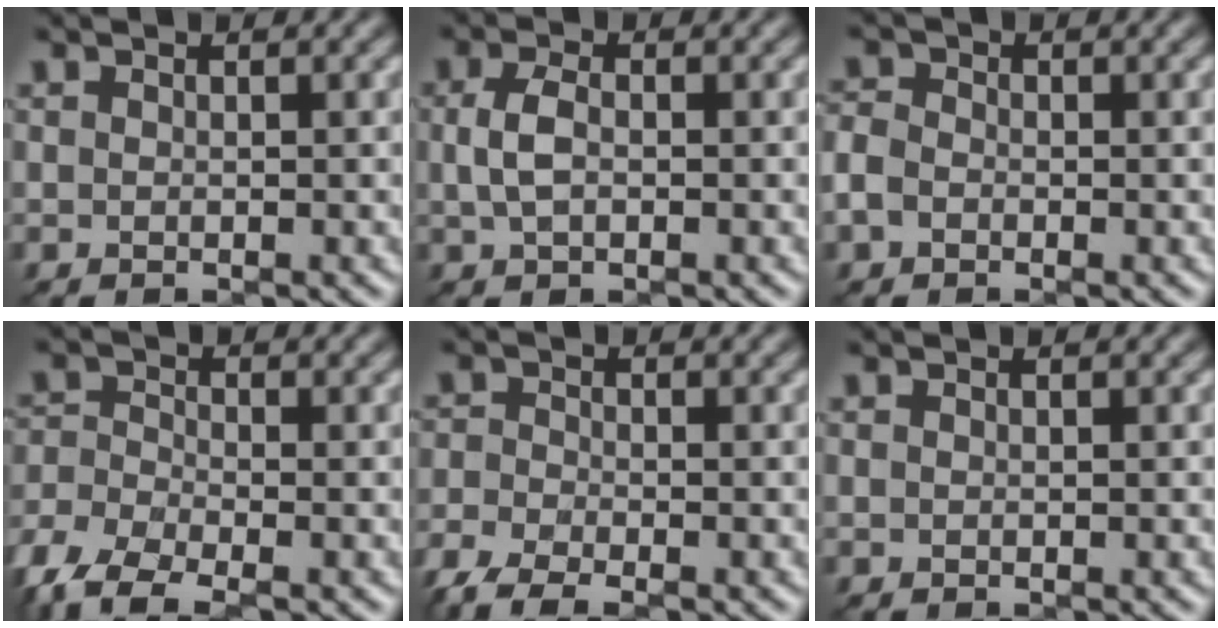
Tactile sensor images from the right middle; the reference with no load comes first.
{"total": 2.3, "force": [0.2, 1.4, 1.9], "torque": [-0.047, 0.006, 0.002]}
{"total": 2.0, "force": [-0.7, 1.5, 1.0], "torque": [-0.020, 0.003, -0.024]}
{"total": 6.3, "force": [-4.4, 2.5, 3.7], "torque": [-0.084, -0.011, -0.097]}
{"total": 5.0, "force": [-3.7, 1.9, 2.8], "torque": [-0.059, -0.010, -0.085]}
{"total": 0.0}